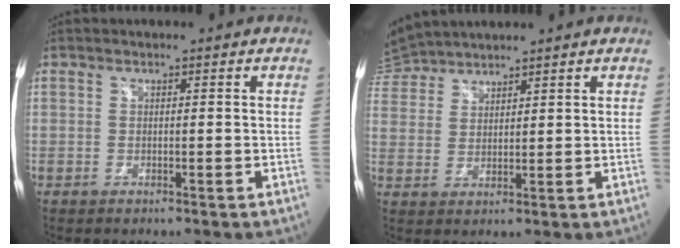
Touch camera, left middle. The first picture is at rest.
{"total": 6.8, "force": [6.7, 0.8, 1.1], "torque": [-0.039, 0.027, 0.140]}